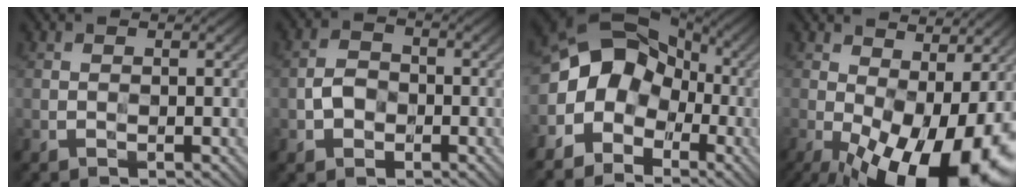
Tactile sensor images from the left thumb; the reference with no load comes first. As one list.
[{"total": 3.1, "force": [-1.0, 2.5, 1.7], "torque": [-0.033, 0.002, -0.026]}, {"total": 10.4, "force": [-1.6, 8.6, 5.5], "torque": [-0.117, 0.007, -0.055]}, {"total": 18.0, "force": [-4.4, 8.1, 15.5], "torque": [-0.235, -0.013, -0.045]}]